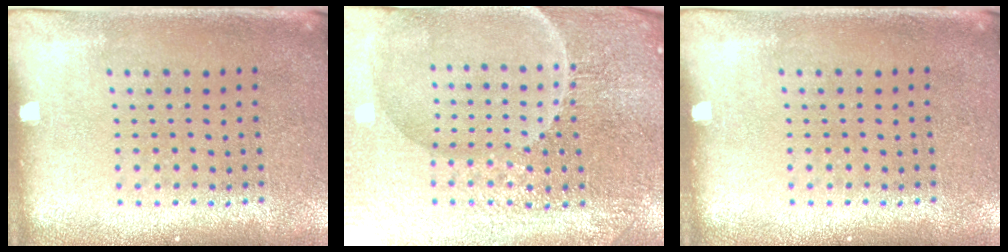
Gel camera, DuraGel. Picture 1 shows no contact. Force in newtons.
{"total": 5.4, "press": 5.2, "slide": 1.6}
{"total": 0.0}